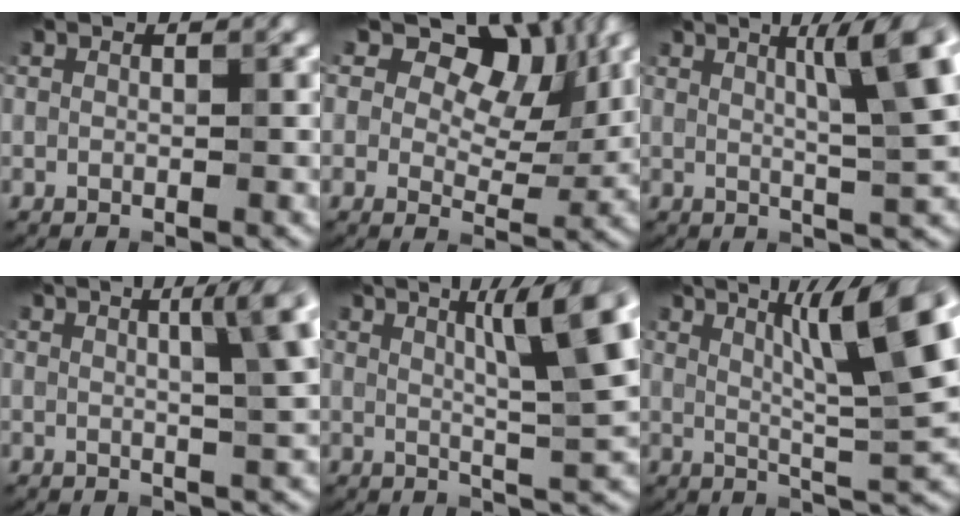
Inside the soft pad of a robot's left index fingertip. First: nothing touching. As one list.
[{"total": 10.1, "force": [5.4, 6.1, 6.0], "torque": [-0.076, 0.011, 0.066]}, {"total": 8.5, "force": [3.1, 1.5, 7.7], "torque": [-0.086, 0.015, 0.047]}, {"total": 6.1, "force": [2.0, 1.3, 5.6], "torque": [-0.056, 0.013, 0.025]}, {"total": 9.2, "force": [3.7, 1.6, 8.3], "torque": [-0.102, 0.016, 0.060]}, {"total": 10.2, "force": [4.1, 1.7, 9.2], "torque": [-0.123, 0.011, 0.070]}]